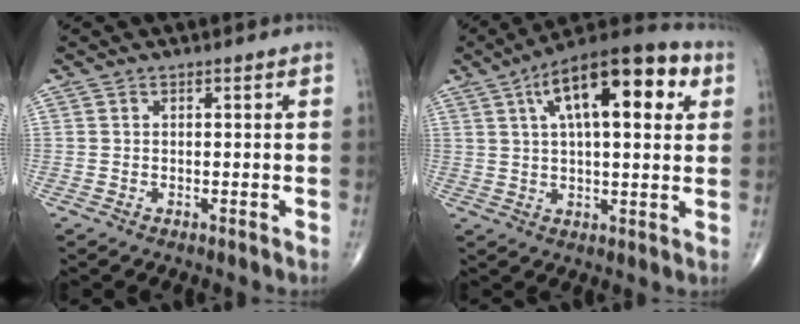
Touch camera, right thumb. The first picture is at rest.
{"total": 19.0, "force": [6.8, 7.4, 16.1], "torque": [-0.235, 0.010, 0.099]}